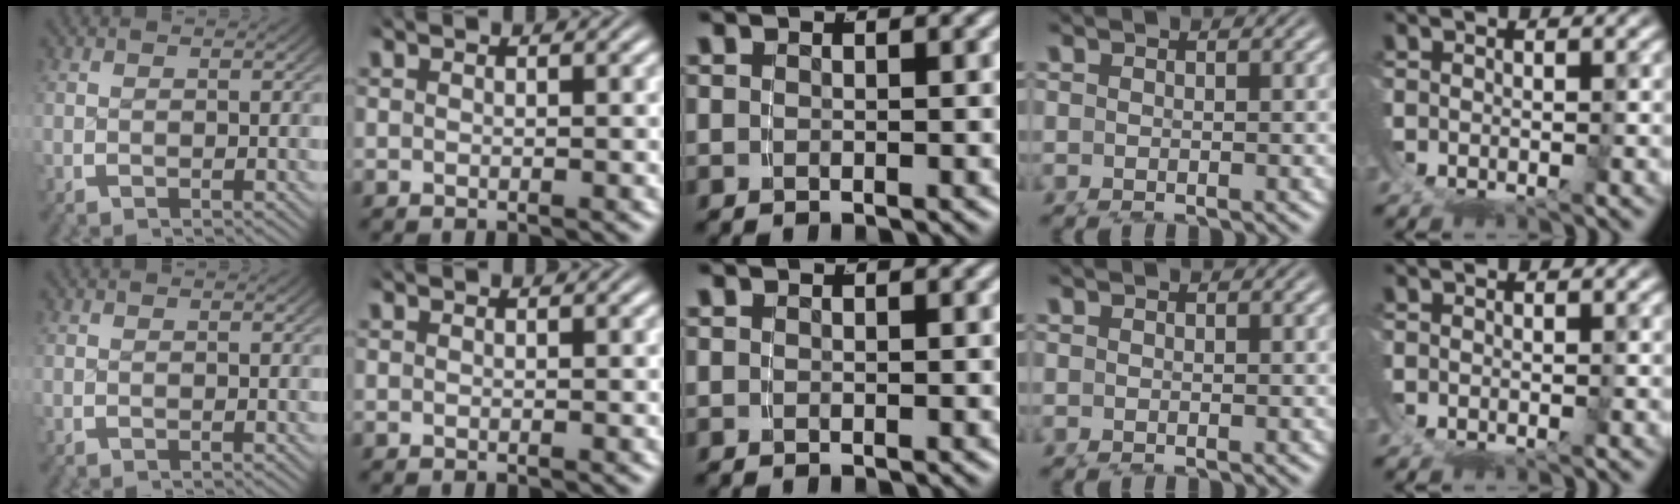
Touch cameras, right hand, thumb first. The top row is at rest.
{}